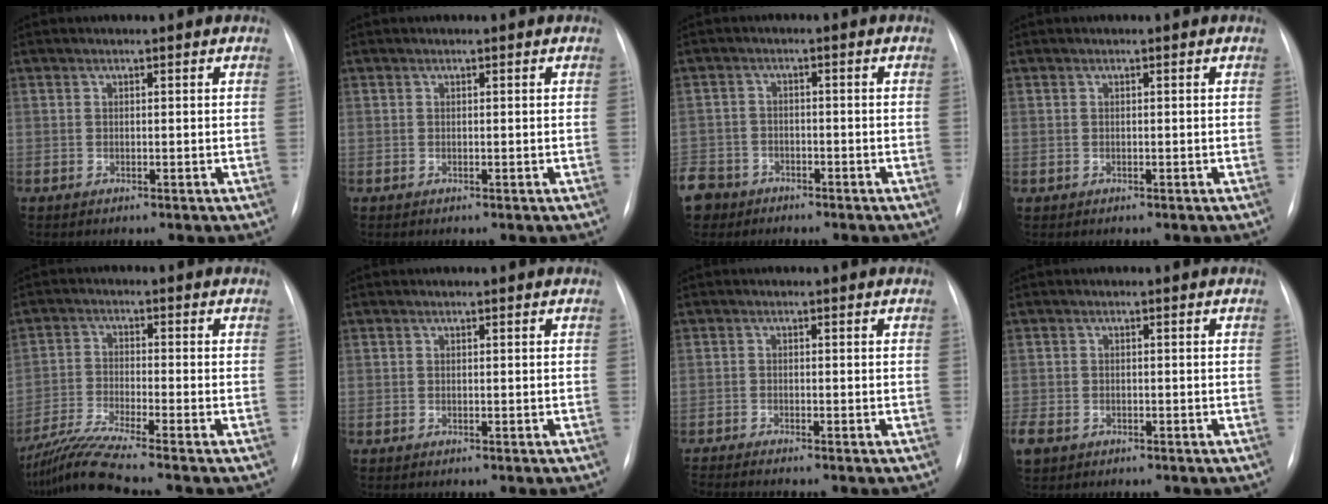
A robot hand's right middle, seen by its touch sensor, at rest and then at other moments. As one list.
[{"total": 0.0}, {"total": 8.3, "force": [-5.6, 6.1, 1.4], "torque": [-0.059, -0.004, -0.098]}, {"total": 0.0}, {"total": 7.7, "force": [-6.5, -2.1, 3.5], "torque": [-0.077, -0.030, -0.121]}, {"total": 0.0}, {"total": 4.3, "force": [-3.8, -0.3, 2.1], "torque": [-0.029, -0.010, -0.056]}, {"total": 4.1, "force": [-2.4, 2.8, 1.7], "torque": [-0.041, -0.006, -0.036]}]